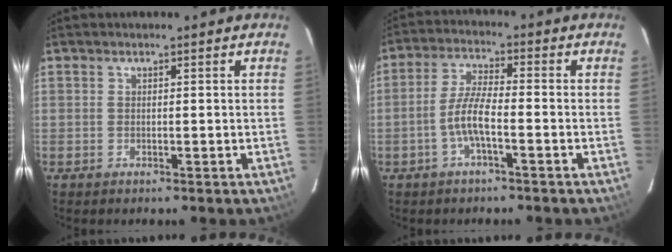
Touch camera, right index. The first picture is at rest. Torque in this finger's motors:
{"motor_torque": [0.83, -0.46, 0.58, 0.13]}